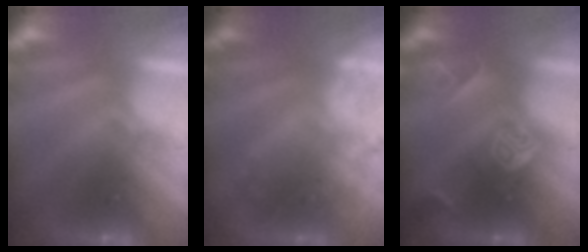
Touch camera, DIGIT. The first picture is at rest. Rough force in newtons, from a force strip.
{"total": 2.2}
{"total": 2.4}